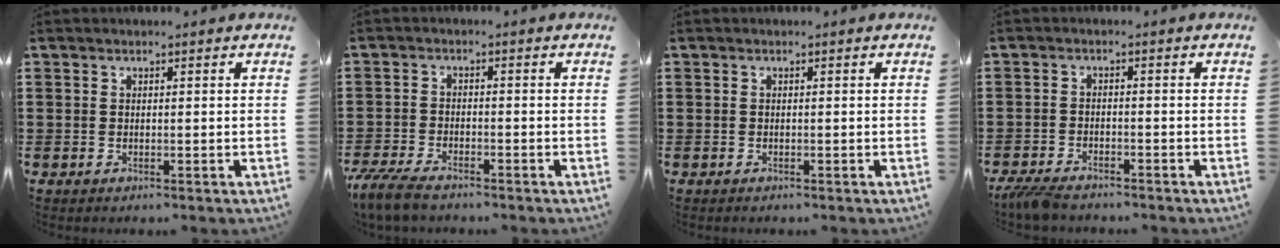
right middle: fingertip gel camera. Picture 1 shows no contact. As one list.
[{"total": 4.4, "force": [-3.9, 0.9, 1.9], "torque": [-0.060, -0.009, -0.082]}, {"total": 0.0}, {"total": 3.4, "force": [-3.3, 0.5, 1.0], "torque": [-0.038, -0.007, -0.072]}]